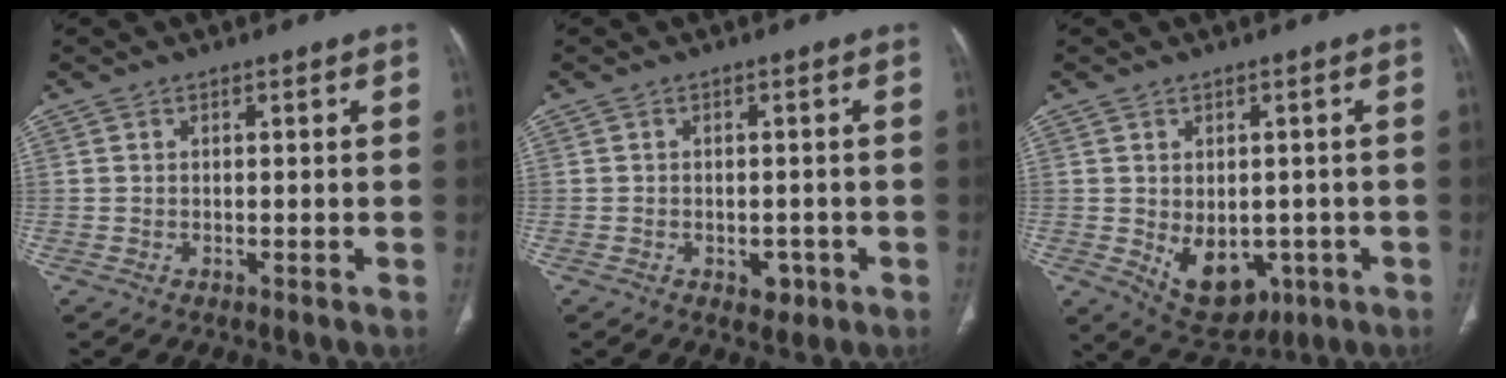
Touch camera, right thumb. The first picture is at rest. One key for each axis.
{"total": 2.8, "fx": -1.1, "fy": 2.0, "fz": 1.5, "tx": -0.001, "ty": 0.005, "tz": -0.009}
{"total": 10.3, "fx": -2.5, "fy": 7.2, "fz": 7.0, "tx": -0.077, "ty": 0.000, "tz": -0.014}